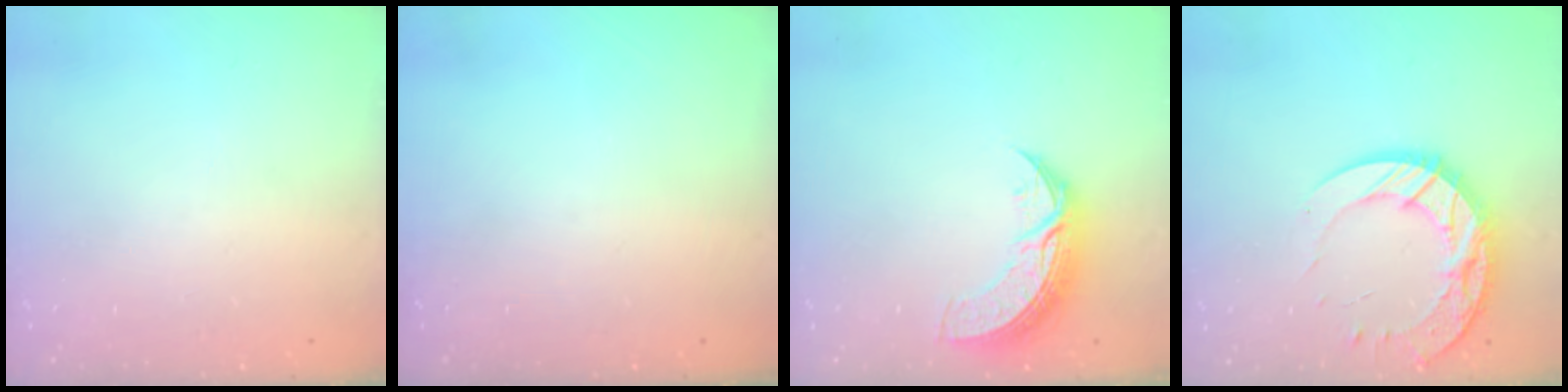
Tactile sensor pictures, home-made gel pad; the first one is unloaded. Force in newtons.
{"total": 0.0}
{"total": 7.9, "press": 7.9, "slide": 0.6}
{"total": 16.1, "press": 16.0, "slide": 1.2}